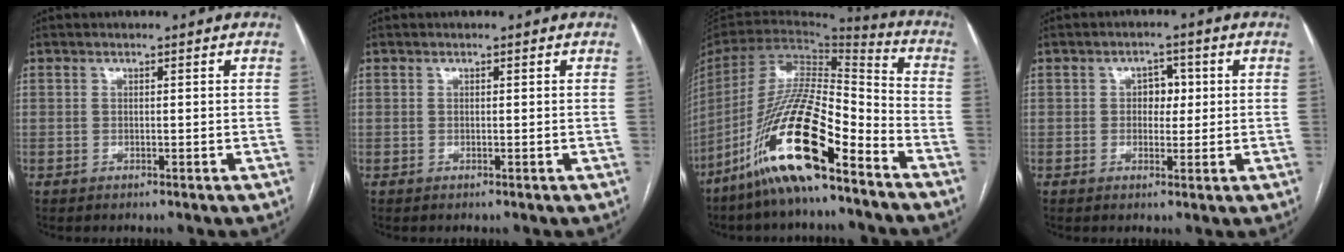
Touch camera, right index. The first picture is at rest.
{"total": 0.0}
{"total": 19.7, "force": [-12.3, 3.0, 15.1], "torque": [-0.318, -0.027, -0.232]}
{"total": 3.3, "force": [0.5, 2.2, 2.4], "torque": [-0.030, 0.010, 0.007]}